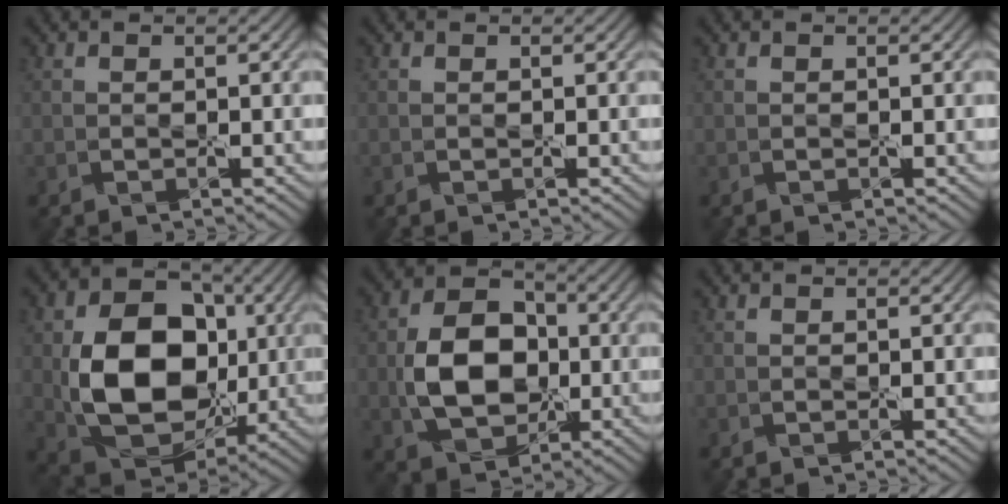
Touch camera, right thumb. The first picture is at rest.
{"total": 0.0}
{"total": 0.0}
{"total": 15.0, "force": [0.2, 11.0, 10.1], "torque": [-0.187, -0.010, 0.011]}
{"total": 10.2, "force": [-0.7, 7.3, 7.1], "torque": [-0.146, 0.004, -0.017]}
{"total": 0.0}